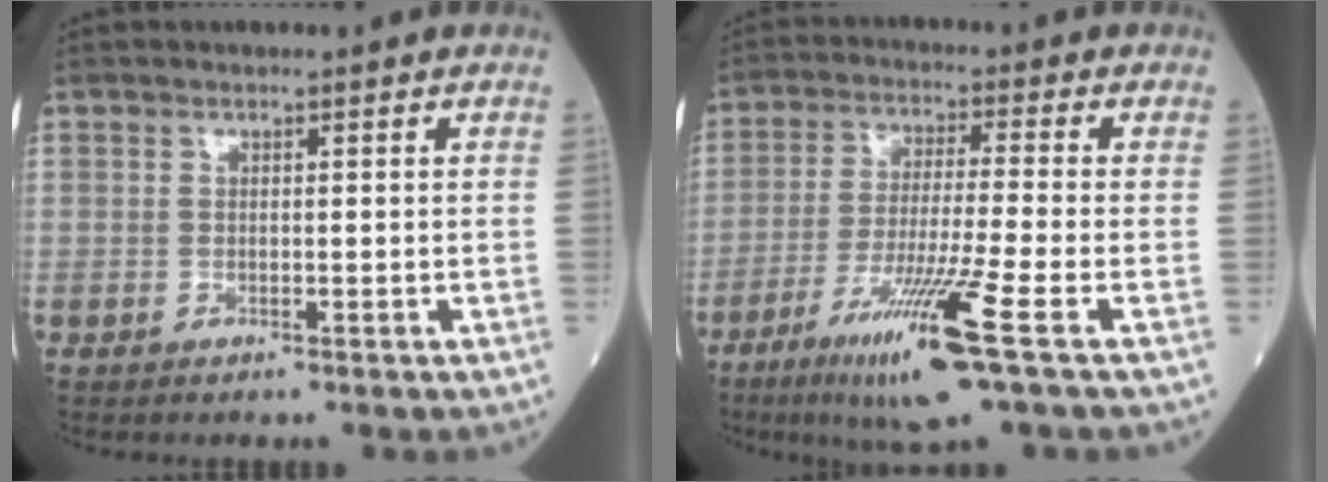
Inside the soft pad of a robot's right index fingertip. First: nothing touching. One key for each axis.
{"total": 12.4, "fx": -6.2, "fy": -1.0, "fz": 10.7, "tx": -0.204, "ty": -0.033, "tz": -0.114}